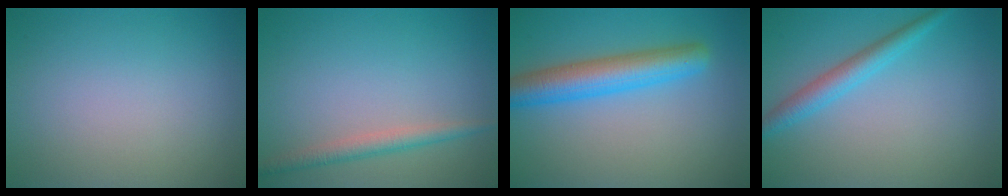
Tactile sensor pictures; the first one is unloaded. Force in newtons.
{"total": 2.1, "press": 2.1, "slide": 0.0}
{"total": 5.5, "press": 5.5, "slide": 0.2}
{"total": 2.7, "press": 2.7, "slide": 0.1}